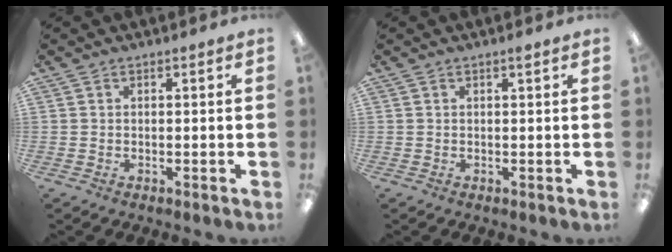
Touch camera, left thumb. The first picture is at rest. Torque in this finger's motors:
{"motor_torque": [0.13, -0.02, 0.35, -0.13, 0.00]}